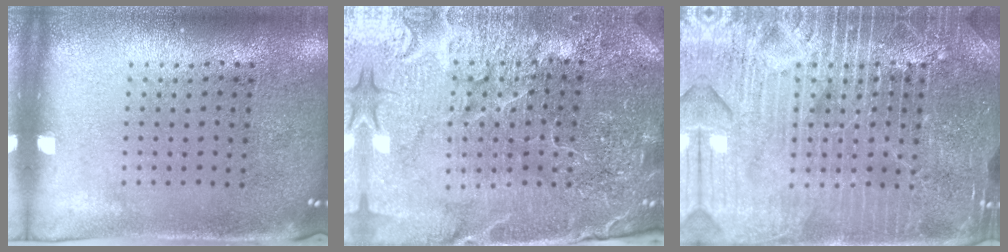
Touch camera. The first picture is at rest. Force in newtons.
{"total": 5.4, "press": 5.0, "slide": 2.2}
{"total": 7.1, "press": 7.1, "slide": 1.0}